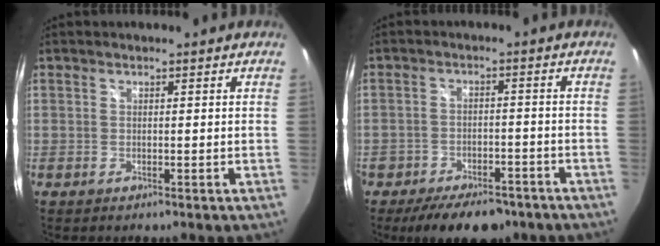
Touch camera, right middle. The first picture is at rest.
{"total": 12.3, "force": [-9.3, 5.8, 5.6], "torque": [-0.126, -0.007, -0.130]}